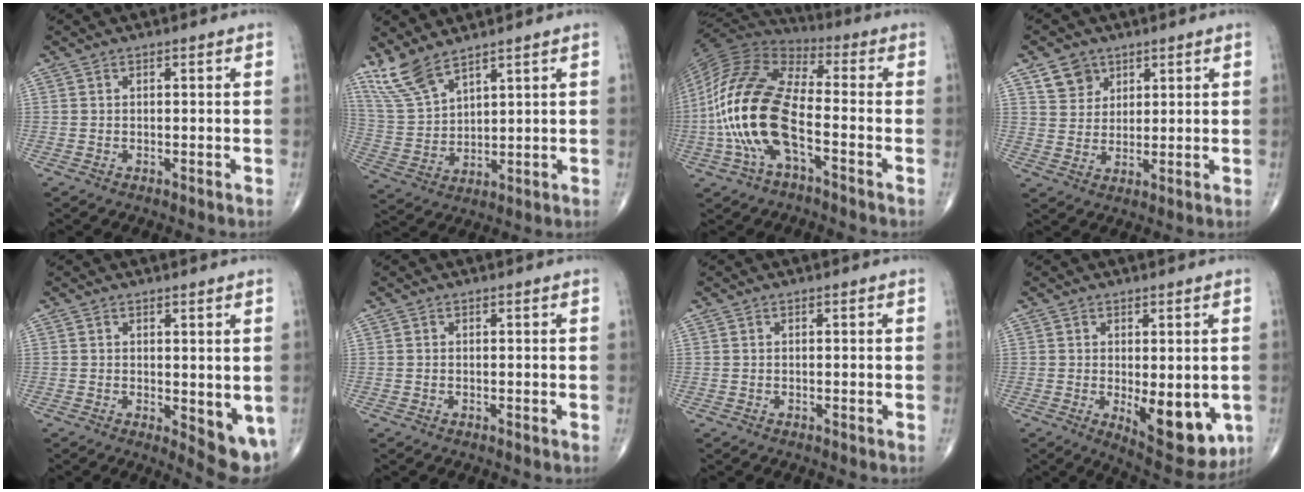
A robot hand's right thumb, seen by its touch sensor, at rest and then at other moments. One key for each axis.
{"total": 8.6, "fx": 6.9, "fy": 2.6, "fz": 4.4, "tx": -0.100, "ty": -0.029, "tz": 0.160}
{"total": 19.1, "fx": -4.7, "fy": 8.3, "fz": 16.6, "tx": -0.353, "ty": 0.031, "tz": -0.093}
{"total": 5.6, "fx": 3.2, "fy": 4.3, "fz": 1.4, "tx": -0.003, "ty": -0.019, "tz": 0.062}
{"total": 6.5, "fx": -0.4, "fy": 2.6, "fz": 6.0, "tx": -0.066, "ty": -0.017, "tz": 0.001}
{"total": 0.0}
{"total": 0.0}
{"total": 12.1, "fx": -2.4, "fy": 5.4, "fz": 10.6, "tx": -0.116, "ty": -0.024, "tz": -0.017}